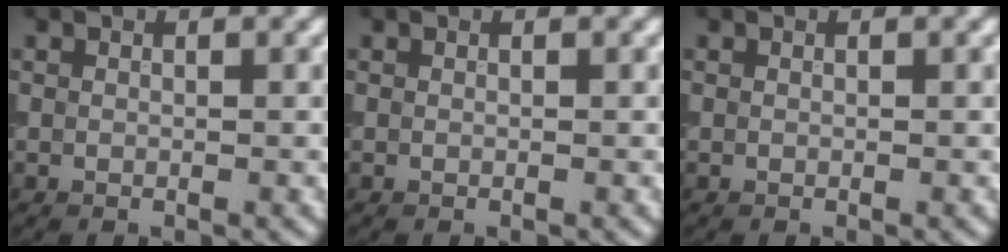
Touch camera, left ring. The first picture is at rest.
{"total": 0.0}
{"total": 0.0}